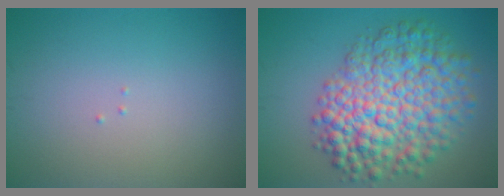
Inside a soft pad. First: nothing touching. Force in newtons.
{"total": 9.7, "press": 9.7, "slide": 0.3}